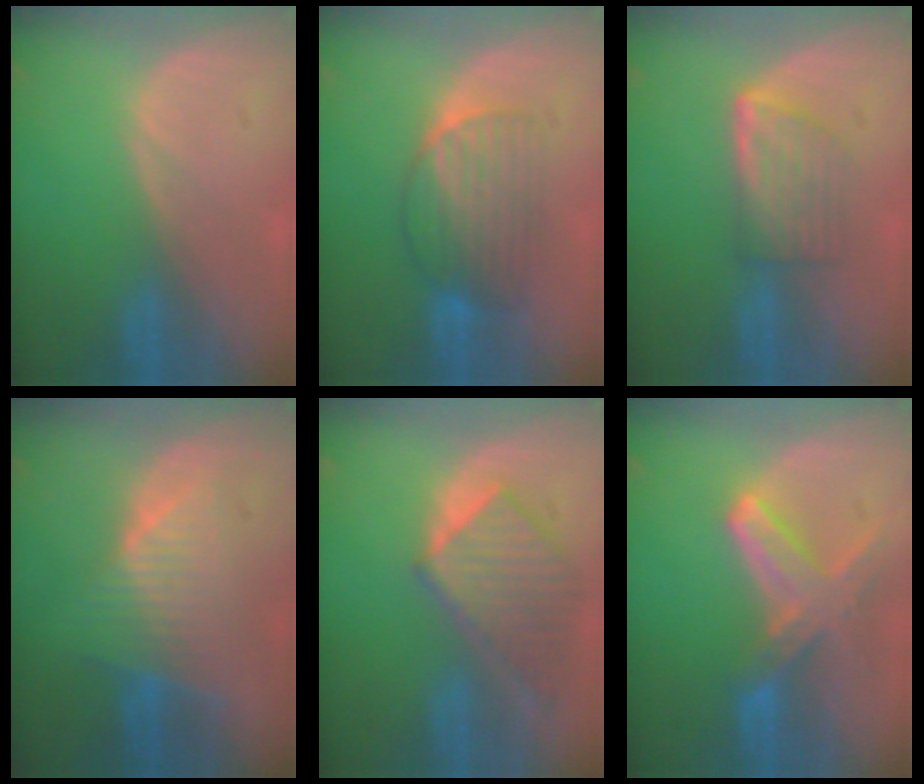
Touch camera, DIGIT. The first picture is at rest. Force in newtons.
{"total": 6.7, "press": 6.4, "slide": 1.8}
{"total": 5.8, "press": 5.3, "slide": 2.3}
{"total": 7.9, "press": 6.9, "slide": 3.9}
{"total": 8.3, "press": 7.6, "slide": 3.4}
{"total": 8.1, "press": 7.1, "slide": 3.9}